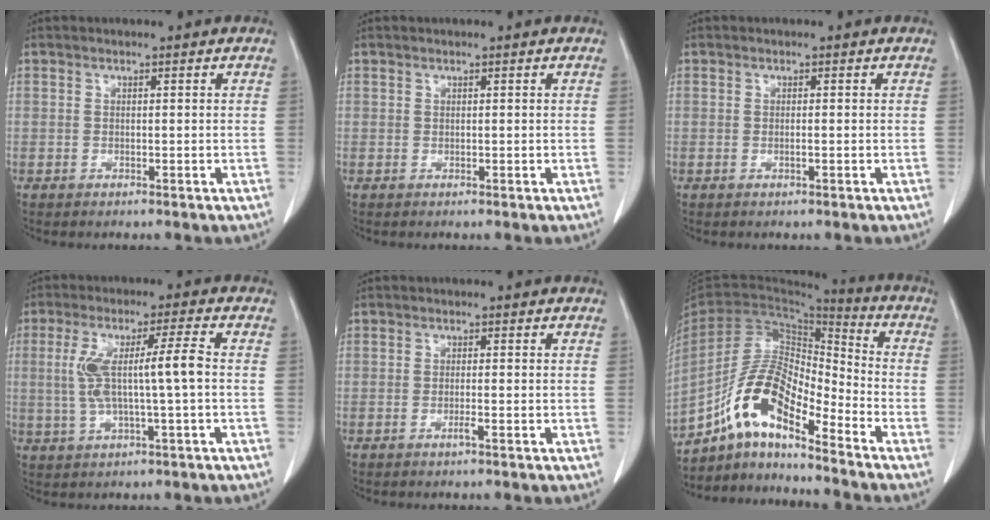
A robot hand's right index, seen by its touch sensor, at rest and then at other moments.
{"total": 0.0}
{"total": 0.6, "force": [-0.3, 0.0, 0.5], "torque": [-0.011, 0.000, -0.004]}
{"total": 8.4, "force": [0.0, 0.4, 8.4], "torque": [-0.169, 0.019, 0.001]}
{"total": 1.1, "force": [-0.7, -0.2, 0.9], "torque": [-0.017, 0.000, -0.013]}
{"total": 13.0, "force": [-8.4, 3.3, 9.3], "torque": [-0.189, 0.024, -0.153]}